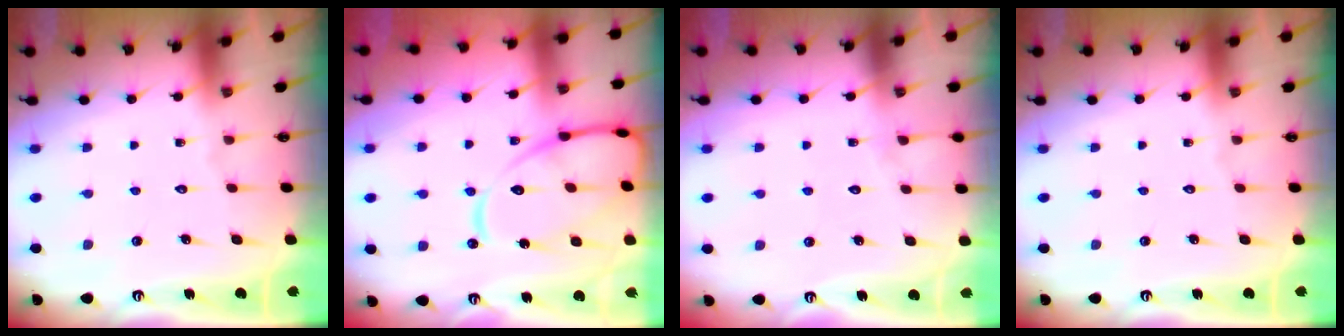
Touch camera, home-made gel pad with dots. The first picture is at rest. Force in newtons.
{"total": 15.9, "press": 15.9, "slide": 1.3}
{"total": 5.3, "press": 5.2, "slide": 0.8}
{"total": 0.0}